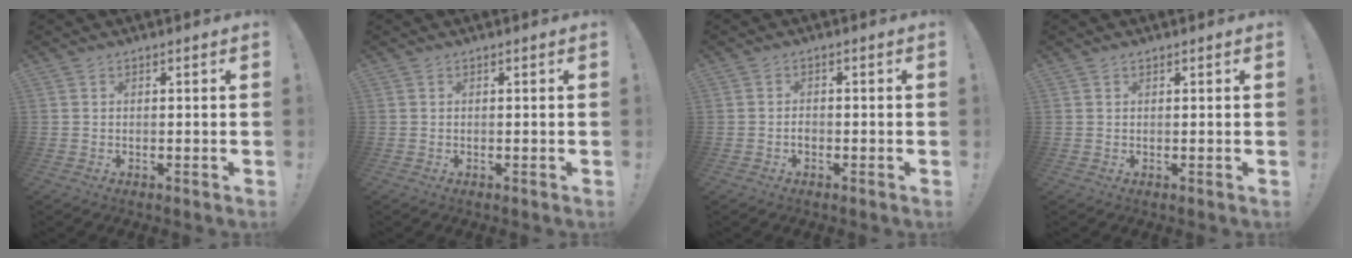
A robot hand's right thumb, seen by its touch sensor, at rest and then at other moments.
{"total": 0.0}
{"total": 1.4, "force": [-1.0, 0.8, 0.7], "torque": [-0.012, 0.003, -0.018]}
{"total": 0.0}